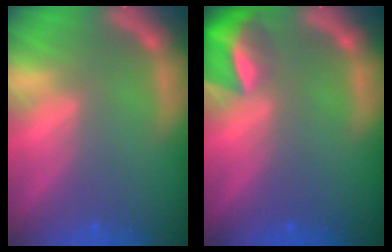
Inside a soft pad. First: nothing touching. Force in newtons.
{"total": 5.5}